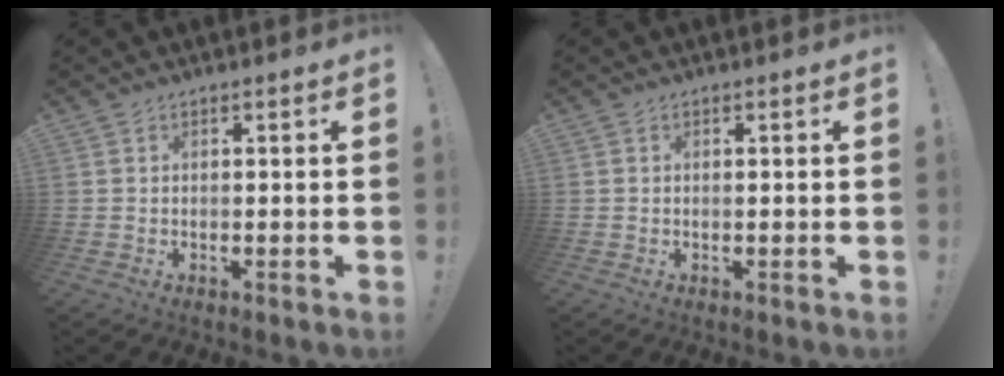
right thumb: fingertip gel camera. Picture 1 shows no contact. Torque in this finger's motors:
{"motor_torque": [-0.09, -0.29, -0.11, 0.19, 0.00]}